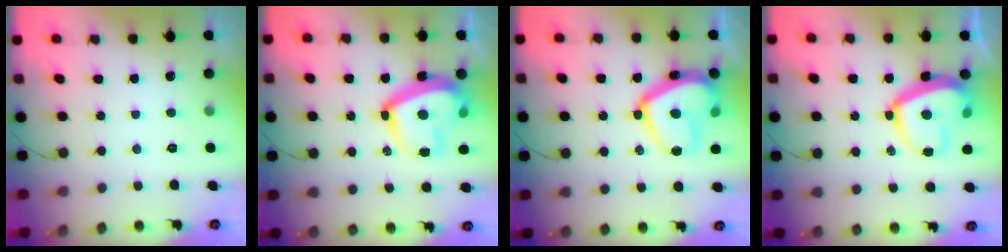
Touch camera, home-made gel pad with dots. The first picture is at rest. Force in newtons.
{"total": 18.5, "press": 18.5, "slide": 1.3}
{"total": 17.5, "press": 17.4, "slide": 1.6}
{"total": 14.8, "press": 14.7, "slide": 1.4}